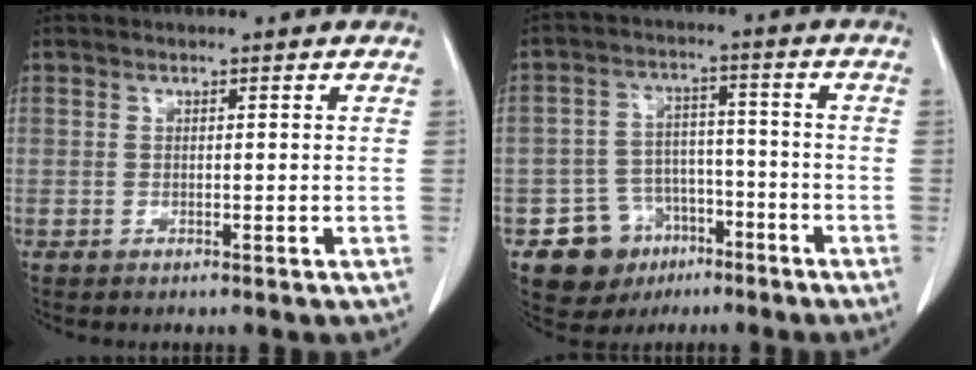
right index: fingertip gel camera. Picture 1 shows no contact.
{"total": 8.6, "force": [-4.5, 7.1, 1.8], "torque": [-0.027, 0.018, -0.061]}